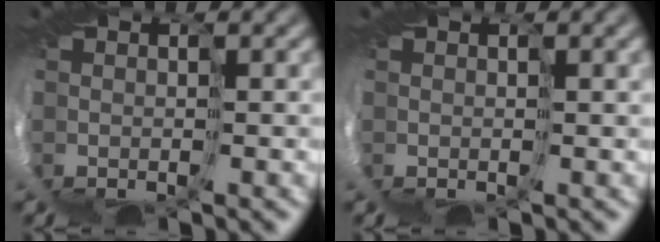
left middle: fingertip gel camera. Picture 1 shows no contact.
{"total": 1.1, "force": [0.5, 0.0, 0.9], "torque": [-0.016, 0.003, 0.005]}